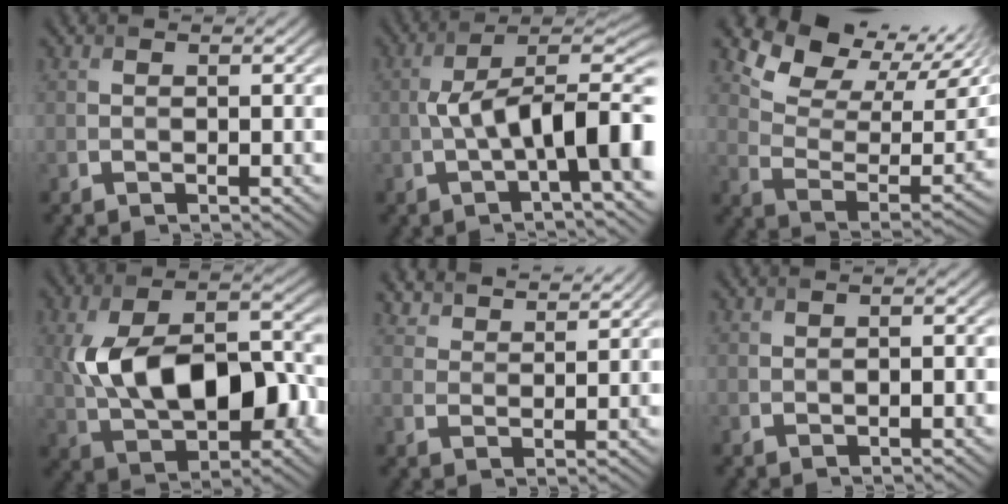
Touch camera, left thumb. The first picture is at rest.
{"total": 10.7, "force": [-1.5, 3.5, 10.0], "torque": [-0.153, 0.009, -0.032]}
{"total": 11.5, "force": [8.4, 4.6, 6.4], "torque": [-0.132, 0.009, 0.144]}
{"total": 13.0, "force": [-0.7, 7.4, 10.7], "torque": [-0.188, 0.001, -0.018]}
{"total": 4.4, "force": [4.3, 0.8, 0.7], "torque": [-0.022, -0.006, 0.089]}
{"total": 1.0, "force": [-0.2, 0.7, 0.8], "torque": [0.001, 0.002, -0.002]}